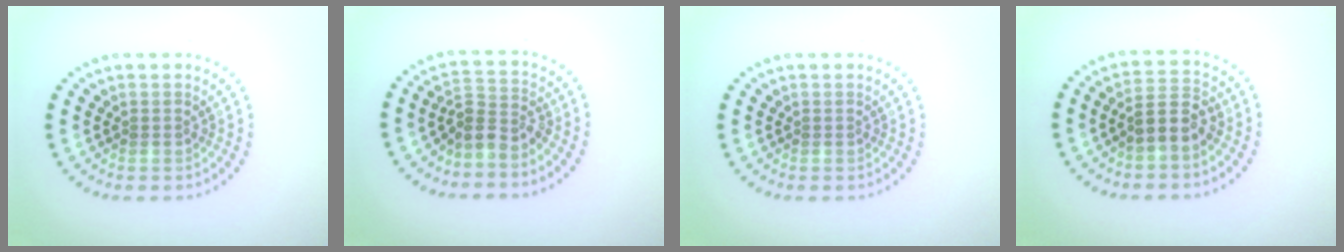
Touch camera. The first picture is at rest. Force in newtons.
{"total": 2.7, "press": 2.0, "slide": 1.9}
{"total": 0.0}
{"total": 3.0, "press": 2.8, "slide": 1.1}